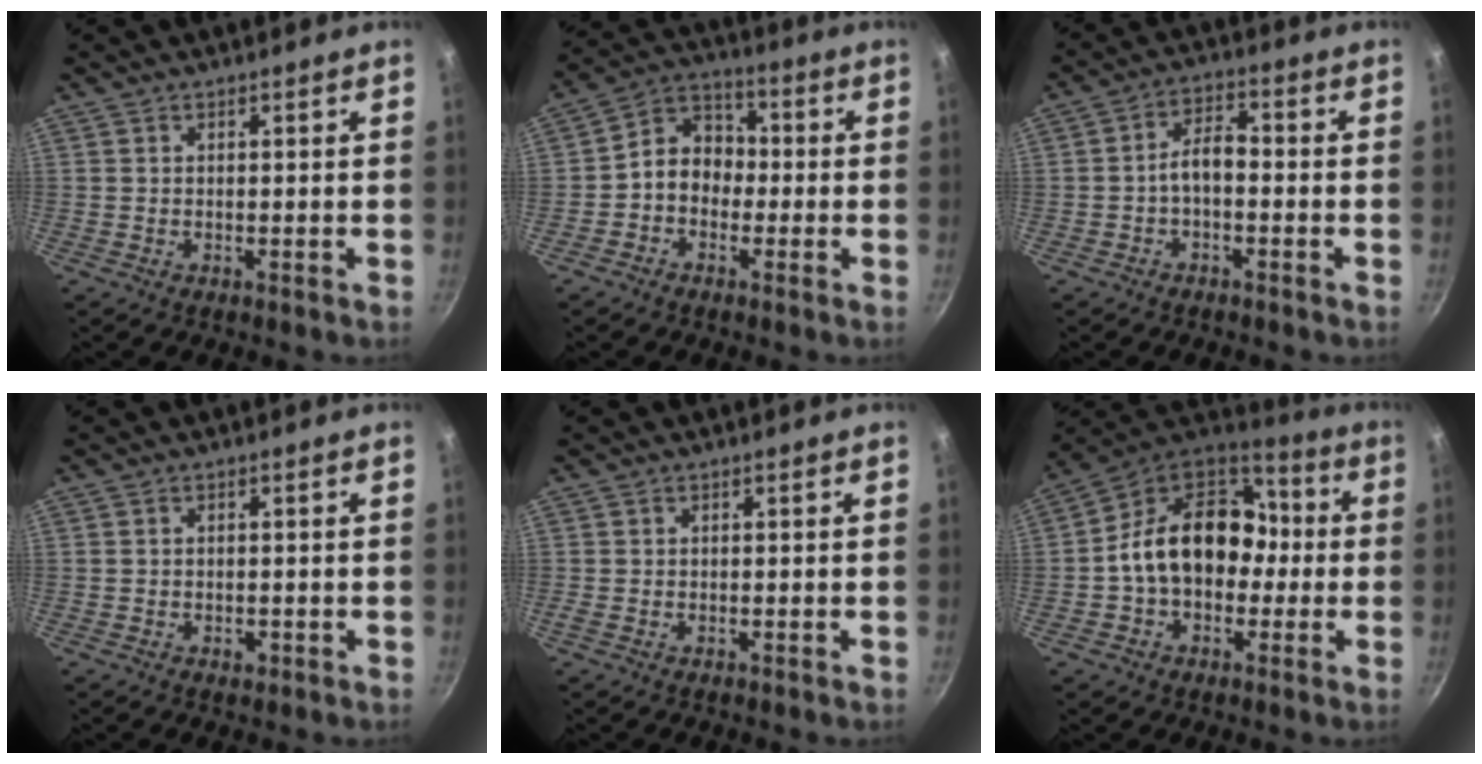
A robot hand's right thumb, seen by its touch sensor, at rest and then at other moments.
{"total": 8.3, "force": [-1.4, 6.7, 4.6], "torque": [-0.038, 0.036, -0.044]}
{"total": 7.0, "force": [-1.9, 3.7, 5.6], "torque": [-0.089, 0.039, -0.041]}
{"total": 1.4, "force": [-0.5, 1.0, 0.8], "torque": [-0.012, 0.003, -0.007]}
{"total": 0.9, "force": [-0.3, 0.6, 0.6], "torque": [-0.012, 0.001, -0.008]}
{"total": 19.0, "force": [-1.1, 14.2, 12.6], "torque": [-0.165, 0.059, -0.032]}